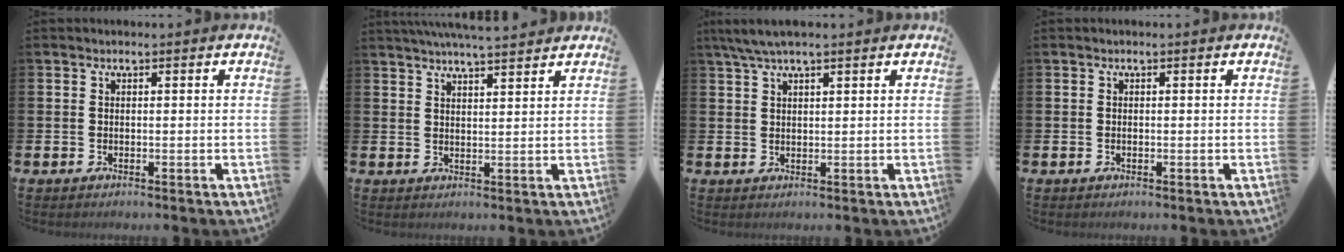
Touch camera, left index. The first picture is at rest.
{"total": 4.7, "force": [4.5, -0.2, 1.1], "torque": [-0.032, -0.015, 0.083]}
{"total": 3.7, "force": [2.9, 0.7, 2.3], "torque": [-0.058, 0.004, 0.054]}
{"total": 0.0}